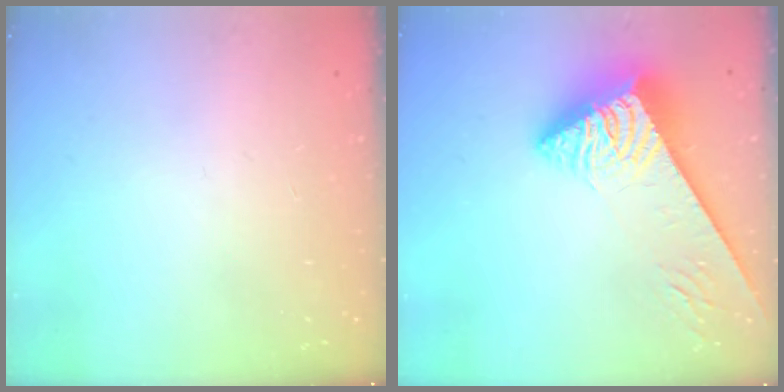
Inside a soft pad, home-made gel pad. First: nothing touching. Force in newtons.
{"total": 4.5, "press": 4.5, "slide": 0.5}